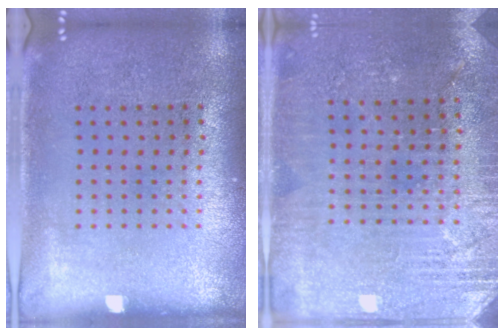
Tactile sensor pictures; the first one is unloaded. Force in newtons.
{"total": 2.9, "press": 2.9, "slide": 0.4}